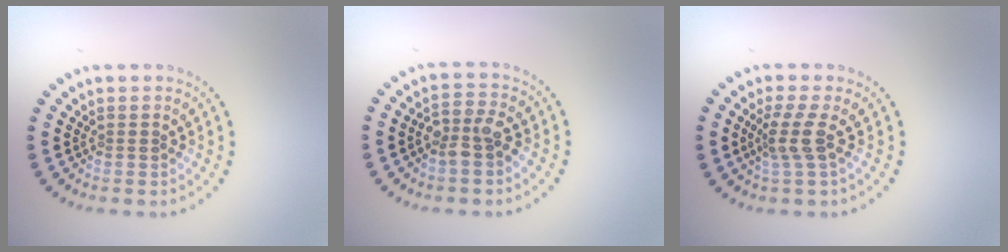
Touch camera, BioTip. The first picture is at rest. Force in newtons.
{"total": 2.8, "press": 2.6, "slide": 1.1}
{"total": 2.4, "press": 1.8, "slide": 1.6}